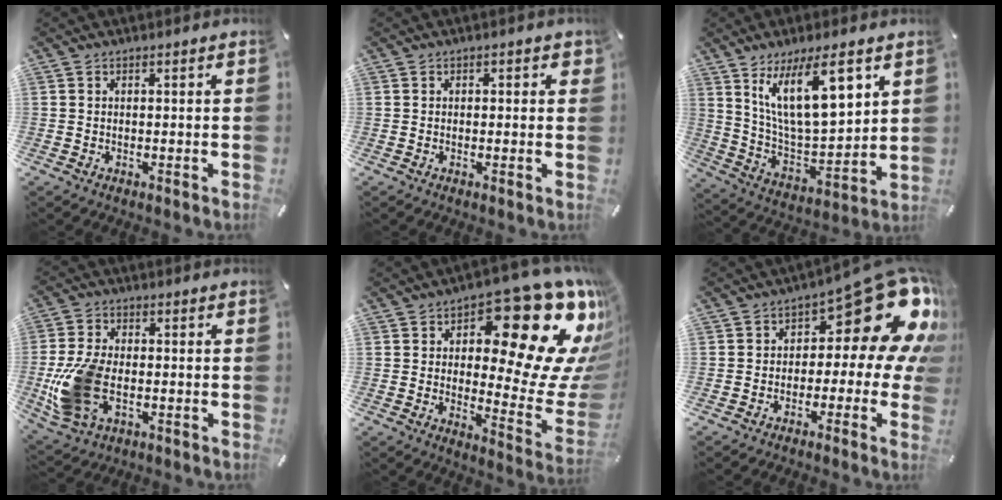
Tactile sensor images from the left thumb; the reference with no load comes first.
{"total": 0.9, "force": [0.1, 0.8, 0.5], "torque": [-0.001, 0.003, -0.001]}
{"total": 18.1, "force": [10.1, 7.5, 13.0], "torque": [-0.231, -0.036, 0.172]}
{"total": 12.7, "force": [-3.0, 7.9, 9.5], "torque": [-0.214, -0.001, -0.048]}
{"total": 24.9, "force": [13.1, 10.5, 18.4], "torque": [-0.226, -0.101, 0.207]}
{"total": 20.6, "force": [8.5, 9.6, 16.2], "torque": [-0.195, -0.055, 0.144]}